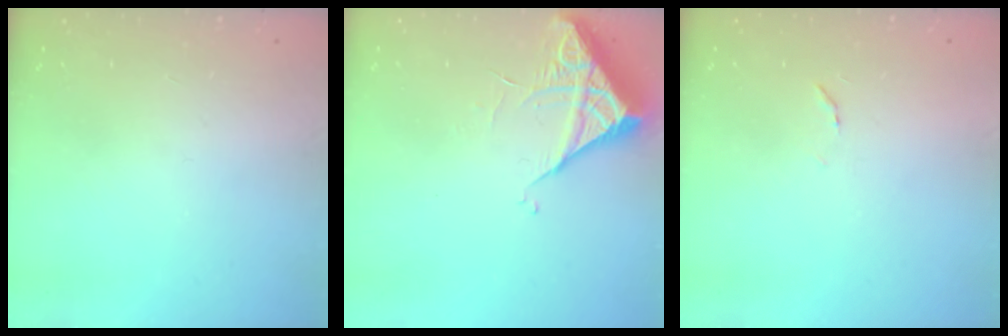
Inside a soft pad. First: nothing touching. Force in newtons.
{"total": 5.8, "press": 5.8, "slide": 0.2}
{"total": 5.9, "press": 5.9, "slide": 0.4}